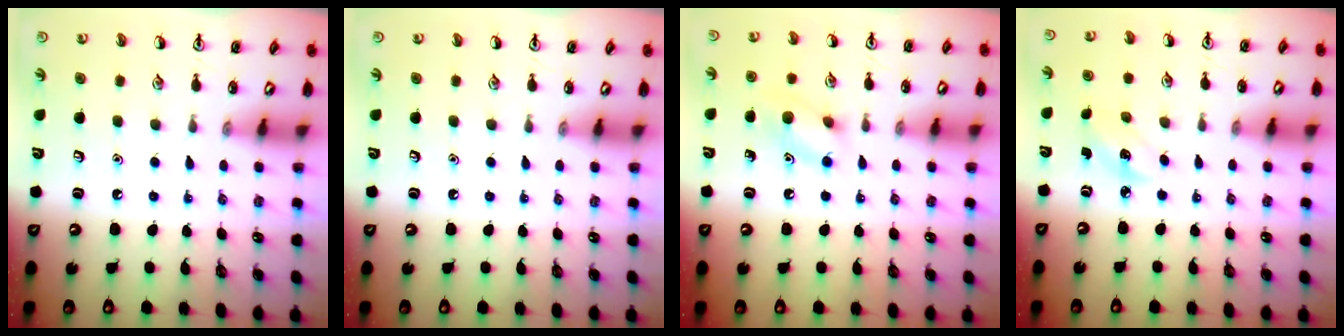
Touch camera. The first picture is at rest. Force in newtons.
{"total": 0.0}
{"total": 8.8, "press": 8.7, "slide": 1.2}
{"total": 2.4, "press": 2.2, "slide": 0.9}